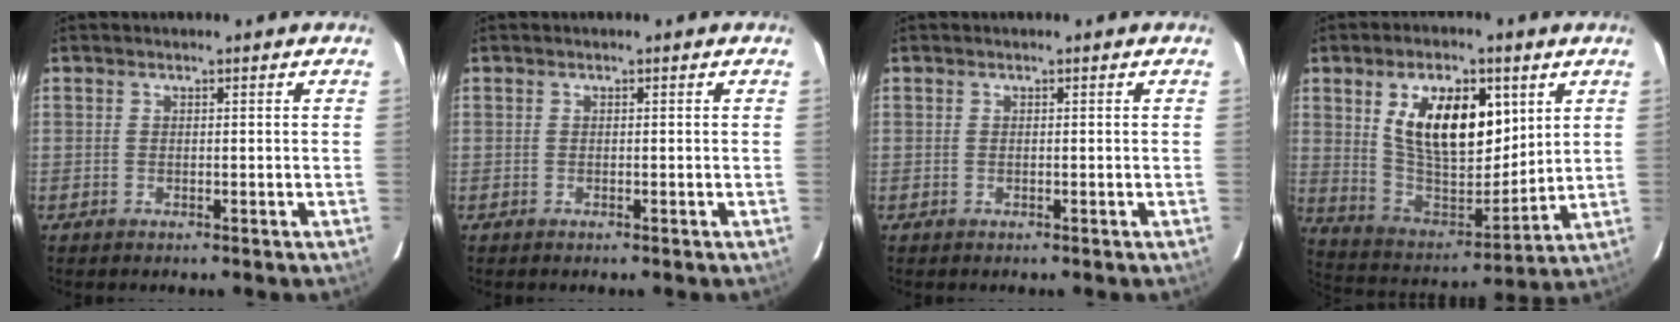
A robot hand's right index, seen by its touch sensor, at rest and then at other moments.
{"total": 0.0}
{"total": 0.0}
{"total": 17.9, "force": [6.5, 9.3, 13.8], "torque": [-0.247, 0.004, 0.129]}